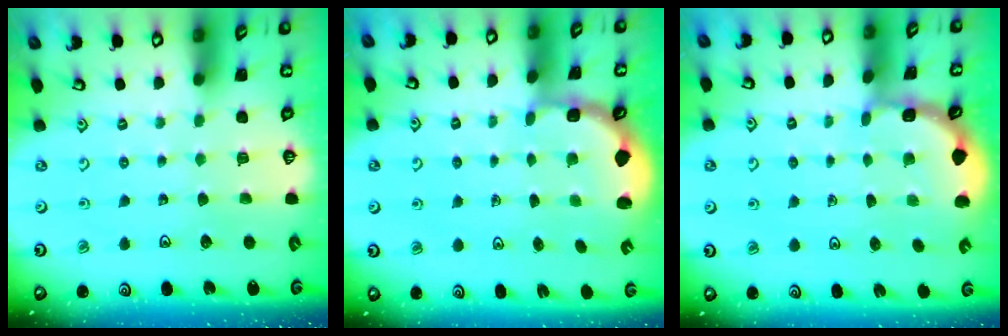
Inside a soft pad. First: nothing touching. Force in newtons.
{"total": 2.7, "press": 2.1, "slide": 1.7}
{"total": 1.8, "press": 1.8, "slide": 0.3}